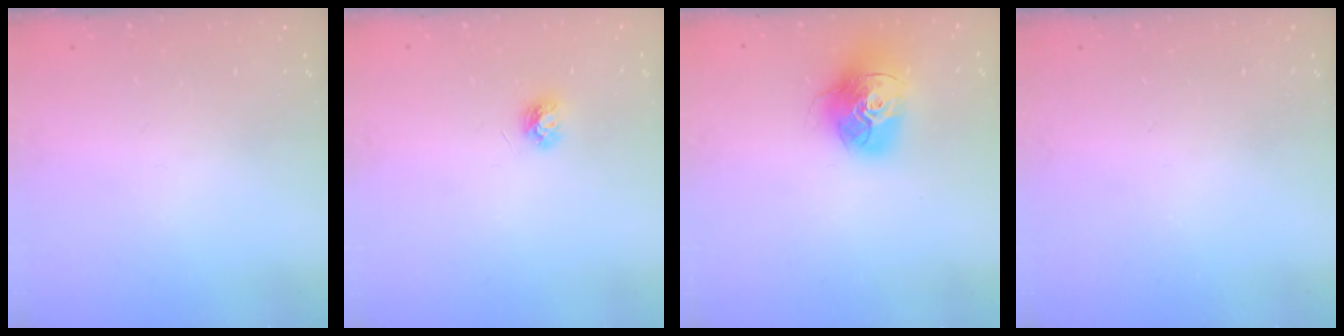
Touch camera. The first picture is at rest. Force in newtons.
{"total": 4.2, "press": 4.2, "slide": 0.3}
{"total": 15.4, "press": 15.3, "slide": 1.5}
{"total": 0.0}